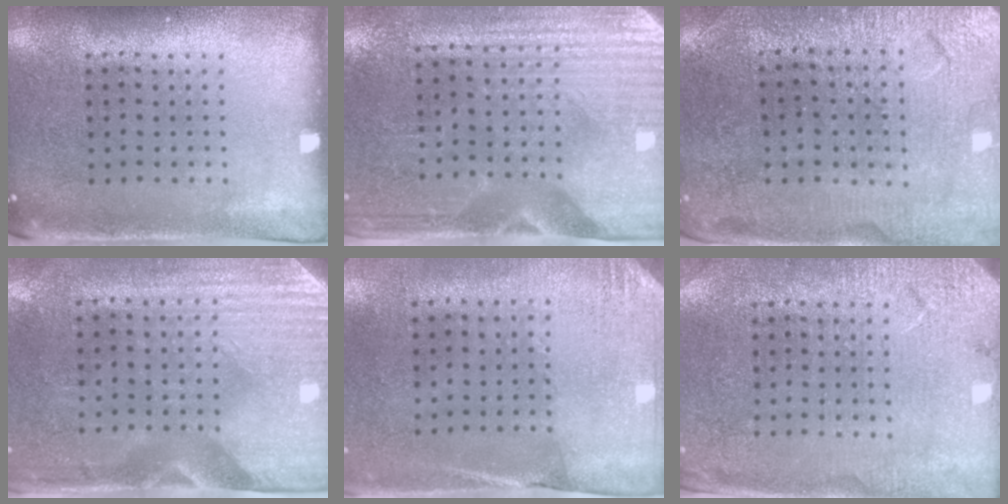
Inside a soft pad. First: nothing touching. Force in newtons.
{"total": 3.4, "press": 3.1, "slide": 1.4}
{"total": 1.5, "press": 1.5, "slide": 0.2}
{"total": 3.0, "press": 2.6, "slide": 1.5}
{"total": 2.6, "press": 2.3, "slide": 1.2}
{"total": 2.7, "press": 2.6, "slide": 0.4}